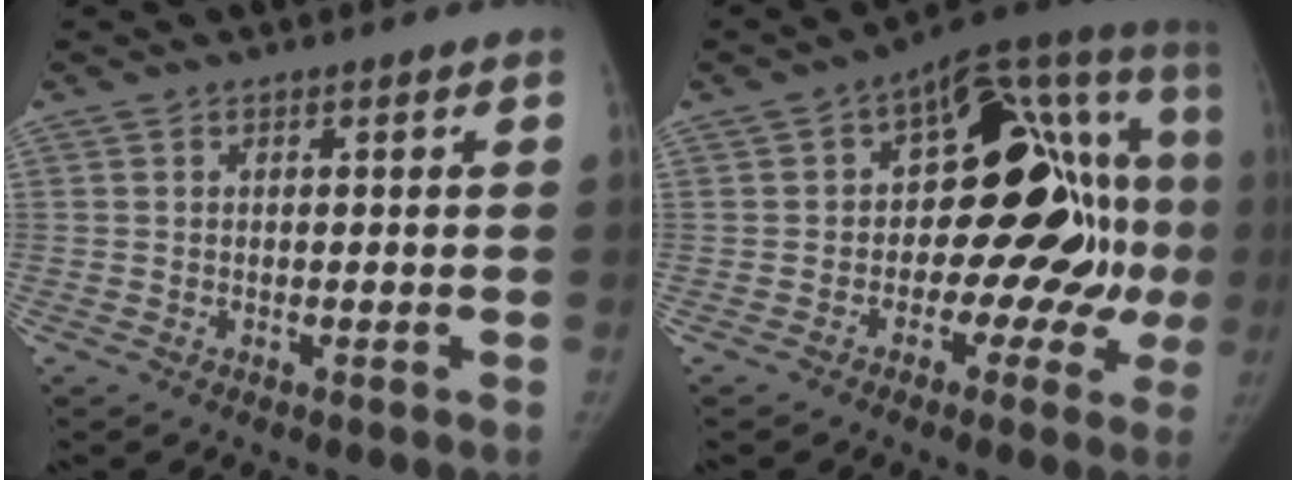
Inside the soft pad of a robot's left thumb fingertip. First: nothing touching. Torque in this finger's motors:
{"motor_torque": [0.46, 0.46, -0.04, 0.09, 0.05]}